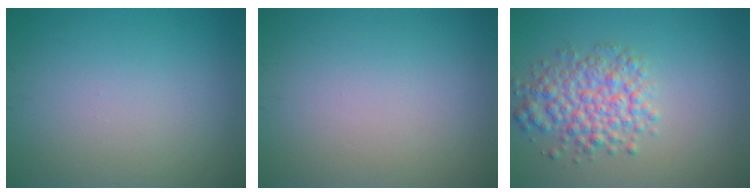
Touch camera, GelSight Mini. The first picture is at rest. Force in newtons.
{"total": 0.0}
{"total": 4.8, "press": 4.8, "slide": 0.2}